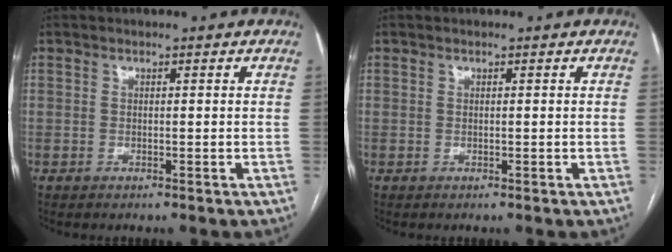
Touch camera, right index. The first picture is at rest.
{"total": 0.0}